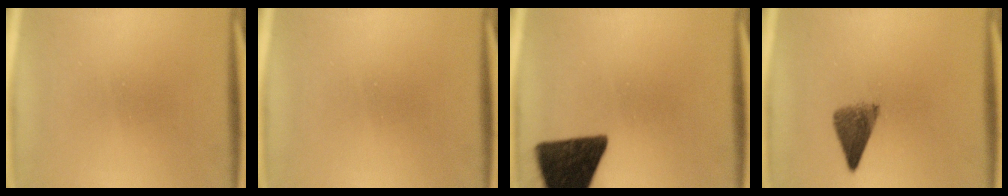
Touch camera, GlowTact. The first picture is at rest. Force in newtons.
{"total": 0.0}
{"total": 15.1}
{"total": 4.8}